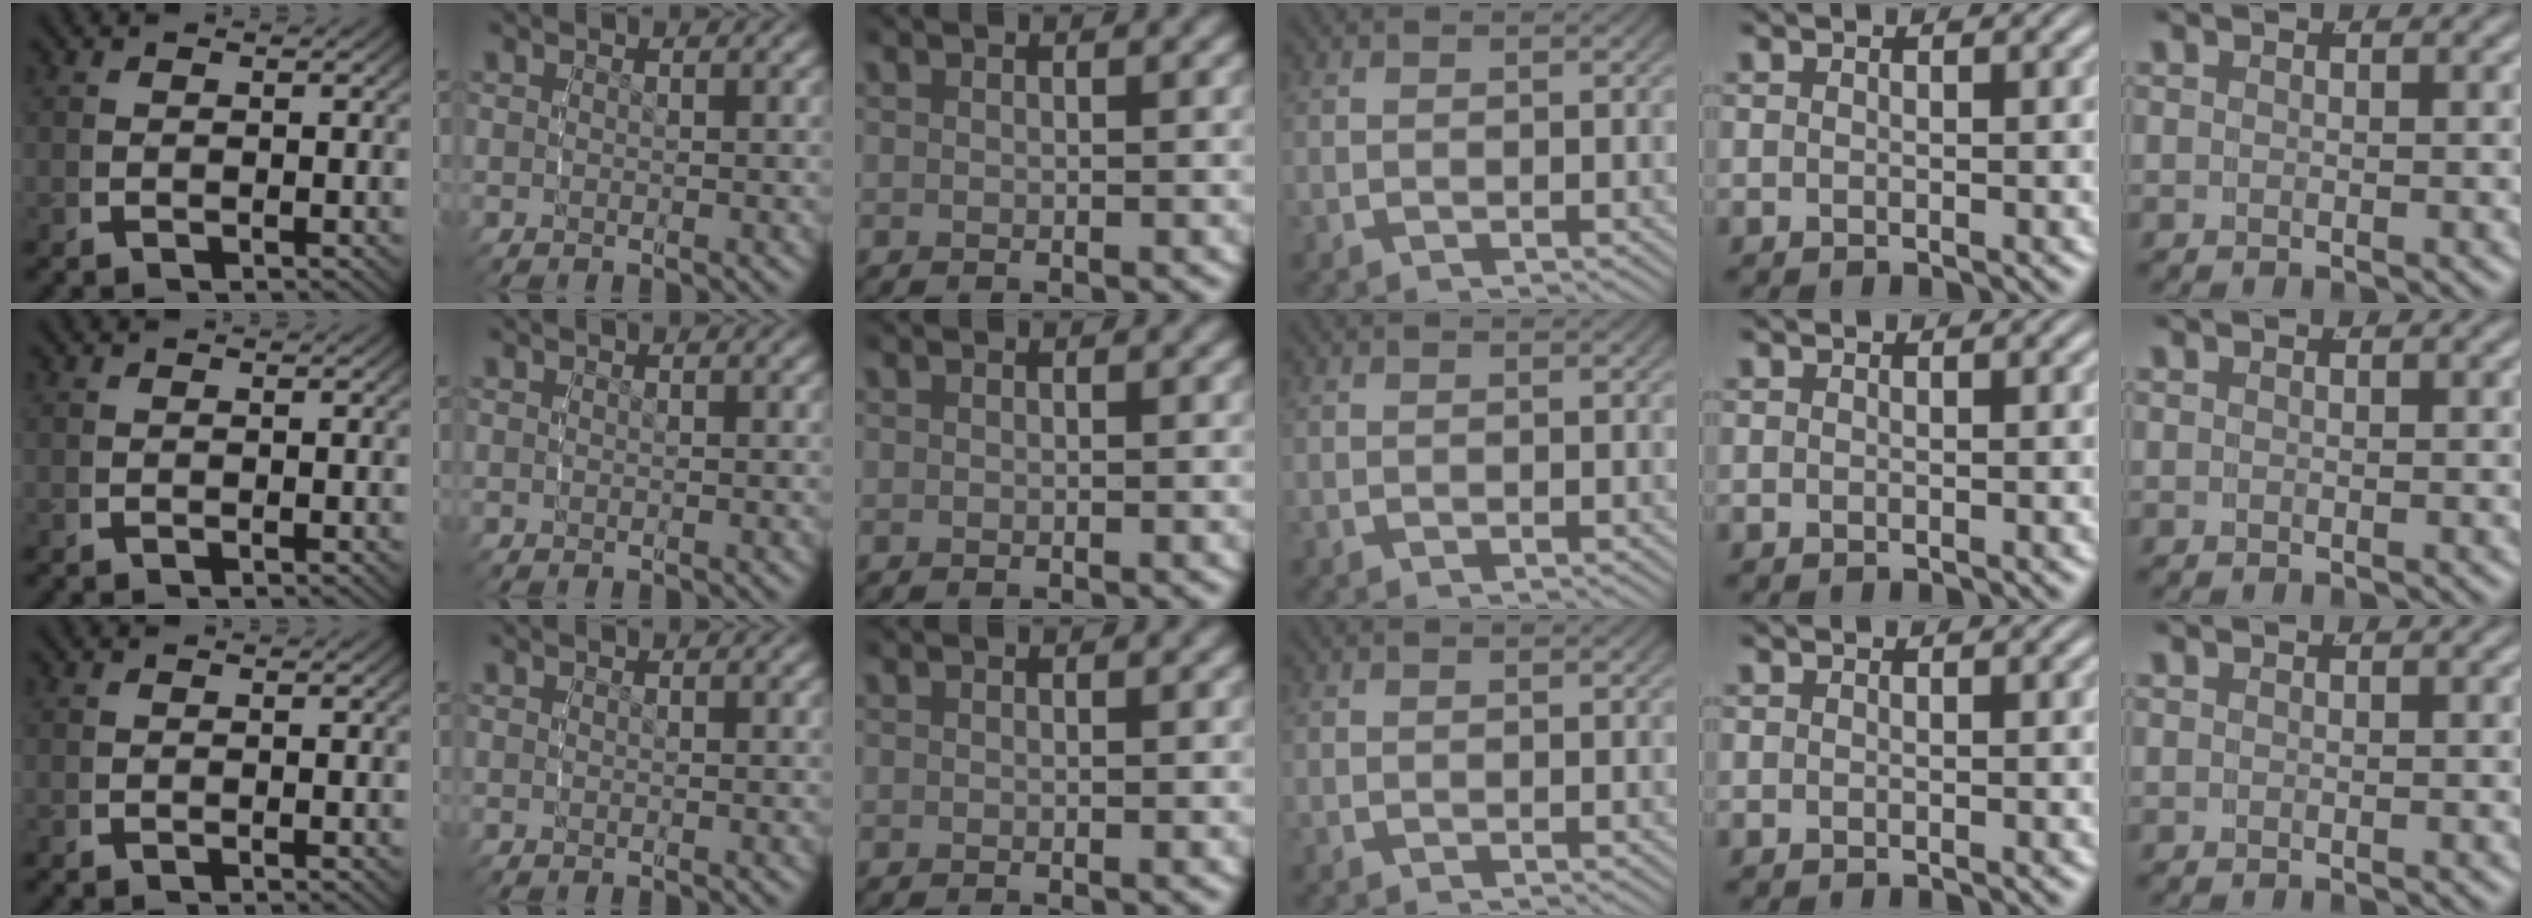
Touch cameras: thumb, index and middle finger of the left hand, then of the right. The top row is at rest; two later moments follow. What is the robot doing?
{"motion": "reach", "object": "paper"}